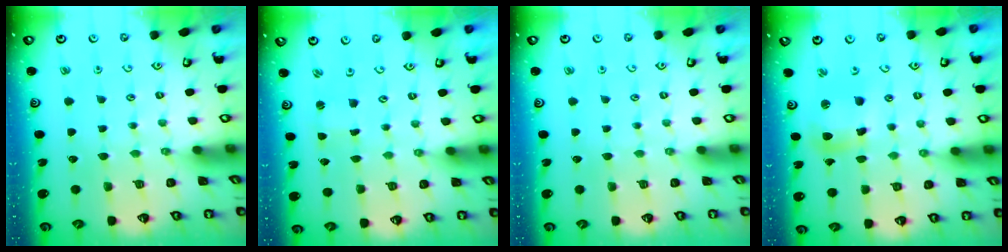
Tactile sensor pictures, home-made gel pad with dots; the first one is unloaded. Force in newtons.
{"total": 0.0}
{"total": 0.0}
{"total": 10.6, "press": 10.5, "slide": 1.5}